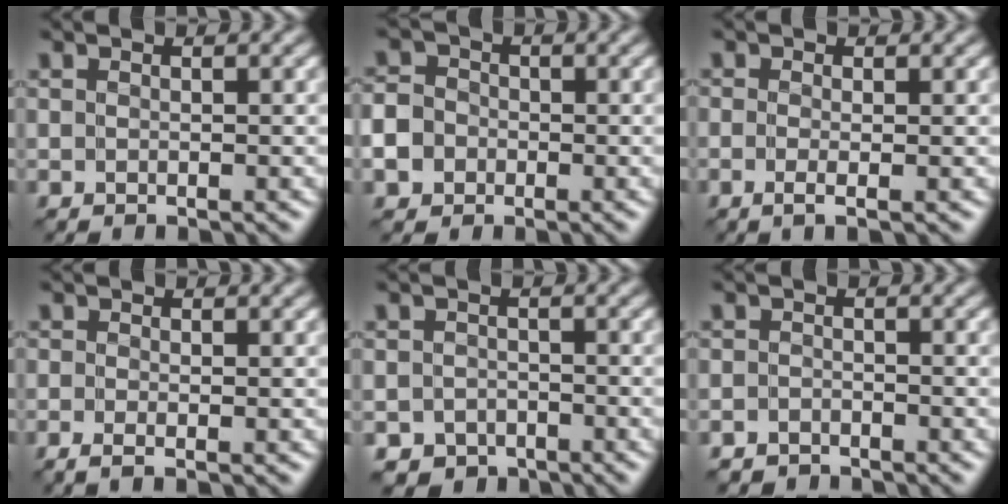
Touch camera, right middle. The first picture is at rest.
{"total": 6.4, "force": [-3.2, 5.4, 1.6], "torque": [-0.040, -0.016, -0.075]}
{"total": 1.2, "force": [-0.3, 0.1, 1.1], "torque": [-0.021, -0.004, -0.010]}
{"total": 1.2, "force": [-0.8, 0.2, 0.9], "torque": [-0.021, -0.003, -0.018]}
{"total": 3.3, "force": [-2.6, 2.0, 0.1], "torque": [0.017, 0.002, -0.044]}
{"total": 1.9, "force": [-1.8, 0.5, -0.4], "torque": [0.014, 0.002, -0.039]}